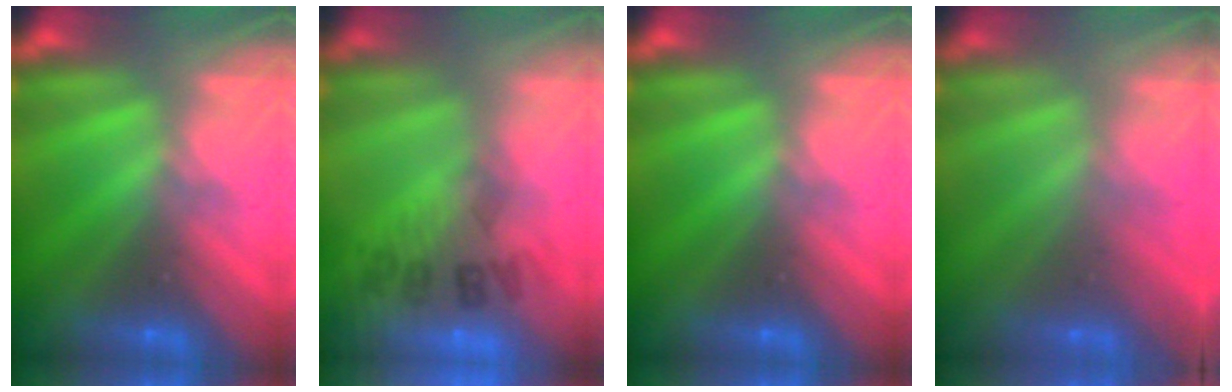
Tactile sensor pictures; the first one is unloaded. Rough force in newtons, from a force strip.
{"total": 7.7}
{"total": 0.0}
{"total": 1.8}